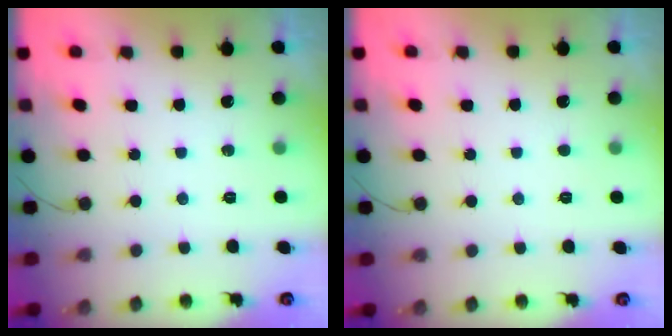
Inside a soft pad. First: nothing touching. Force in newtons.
{"total": 1.6, "press": 1.6, "slide": 0.1}